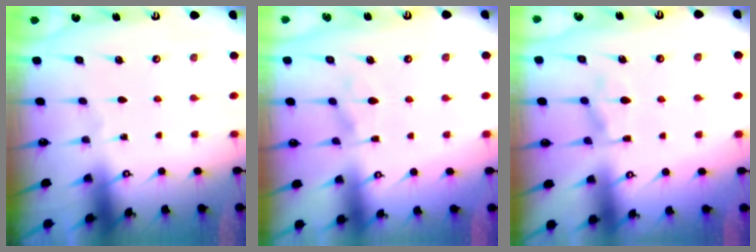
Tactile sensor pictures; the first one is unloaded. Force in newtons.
{"total": 1.3, "press": 1.2, "slide": 0.6}
{"total": 1.7, "press": 0.9, "slide": 1.5}